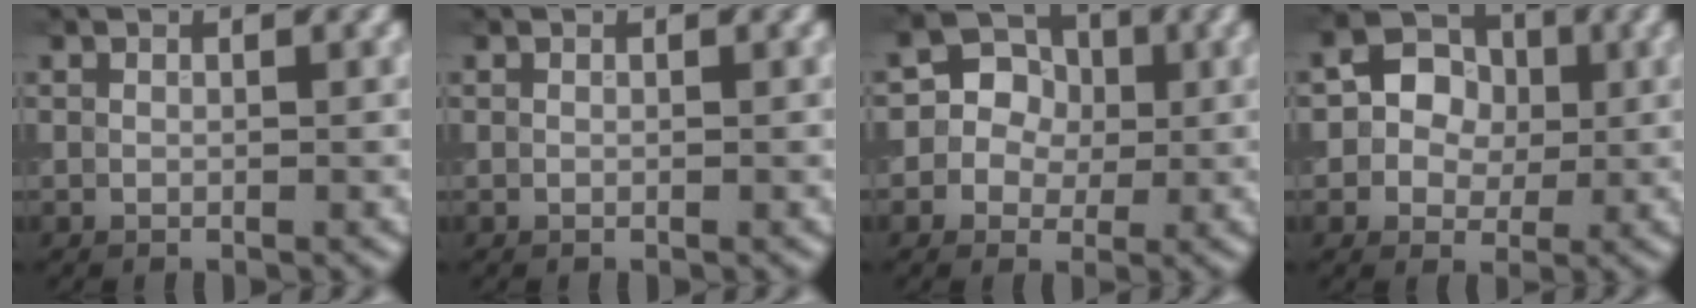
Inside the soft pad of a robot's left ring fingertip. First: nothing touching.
{"total": 0.0}
{"total": 5.5, "force": [1.0, 5.0, 2.0], "torque": [-0.018, 0.020, 0.001]}
{"total": 3.8, "force": [0.3, 3.1, 2.0], "torque": [-0.022, -0.006, -0.011]}